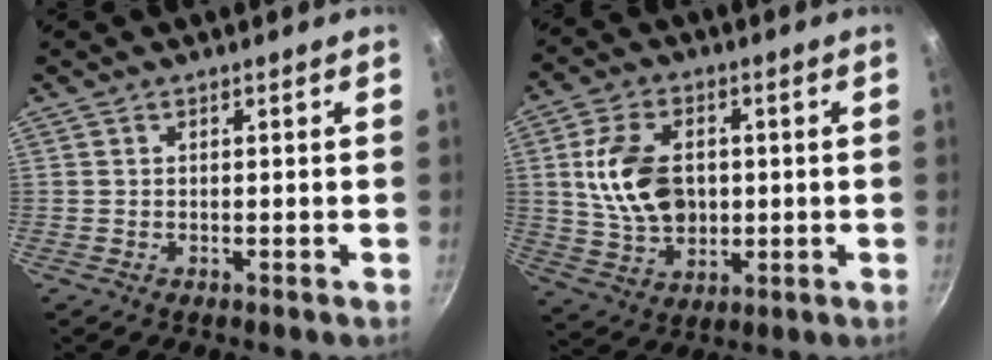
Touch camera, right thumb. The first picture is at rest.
{"total": 13.6, "force": [1.3, 9.4, 9.7], "torque": [-0.161, -0.003, 0.029]}